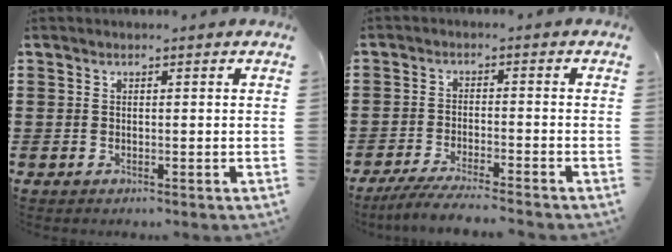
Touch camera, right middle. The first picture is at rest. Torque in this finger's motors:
{"motor_torque": [0.28, 0.19, 0.16, 0.07]}